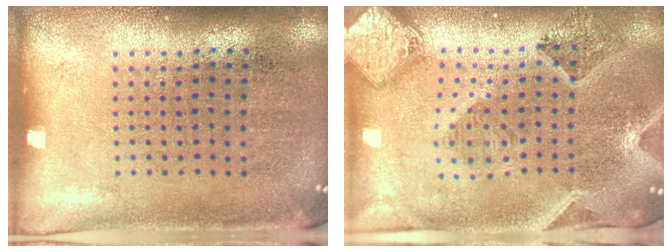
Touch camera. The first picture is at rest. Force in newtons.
{"total": 1.8, "press": 1.7, "slide": 0.5}